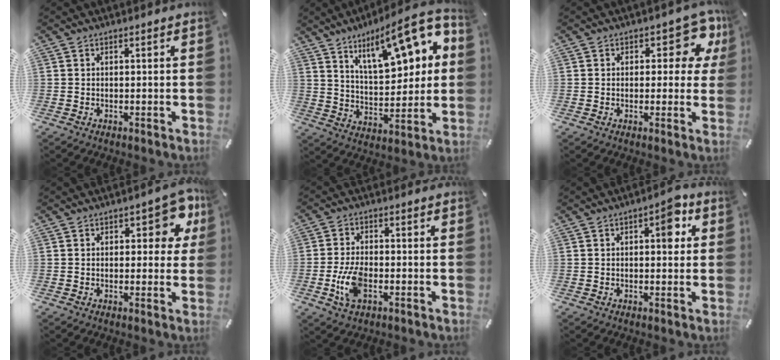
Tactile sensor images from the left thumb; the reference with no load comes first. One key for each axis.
{"total": 17.9, "fx": 10.9, "fy": 7.1, "fz": 12.3, "tx": -0.182, "ty": -0.063, "tz": 0.179}
{"total": 9.5, "fx": 4.6, "fy": 5.1, "fz": 6.6, "tx": -0.063, "ty": -0.026, "tz": 0.074}
{"total": 8.8, "fx": 3.6, "fy": 4.4, "fz": 6.8, "tx": -0.072, "ty": -0.012, "tz": 0.054}
{"total": 8.0, "fx": -2.3, "fy": 4.4, "fz": 6.3, "tx": -0.141, "ty": 0.001, "tz": -0.042}
{"total": 6.4, "fx": 1.6, "fy": 3.1, "fz": 5.3, "tx": -0.050, "ty": -0.009, "tz": 0.015}